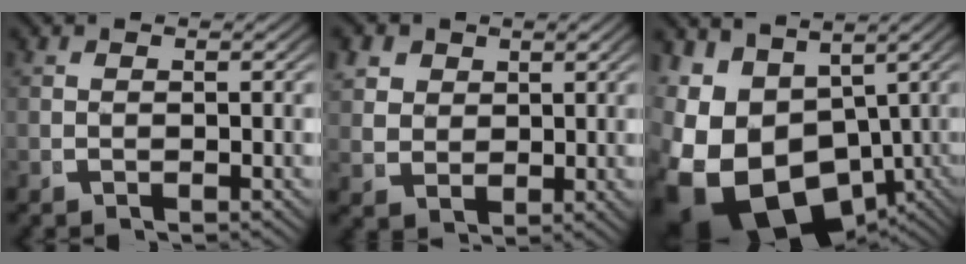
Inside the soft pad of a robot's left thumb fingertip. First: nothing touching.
{"total": 4.4, "force": [1.4, 3.6, 2.1], "torque": [-0.055, -0.017, 0.041]}
{"total": 17.7, "force": [-4.7, 12.8, 11.1], "torque": [-0.270, -0.085, -0.037]}